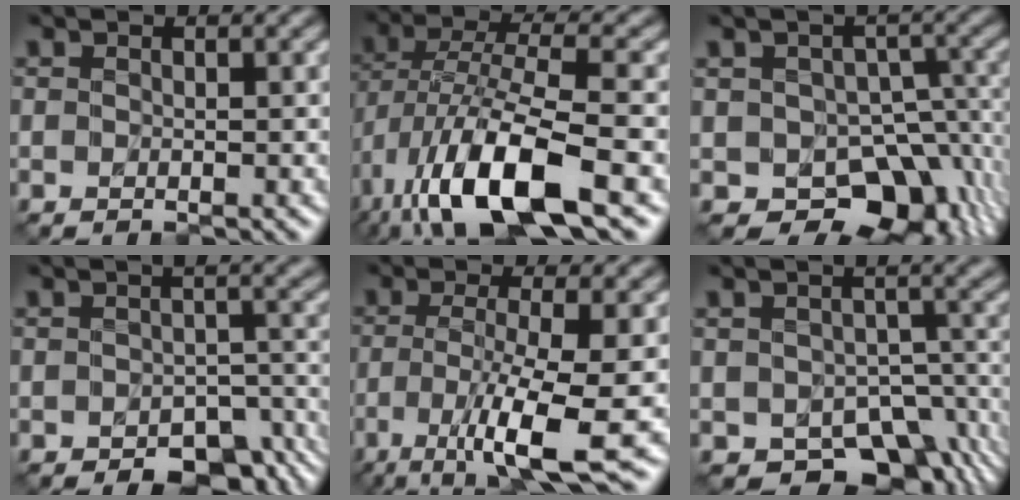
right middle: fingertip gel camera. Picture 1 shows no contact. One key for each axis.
{"total": 11.9, "fx": -5.2, "fy": 4.0, "fz": 9.9, "tx": -0.206, "ty": -0.006, "tz": -0.101}
{"total": 8.6, "fx": -3.3, "fy": 5.8, "fz": 5.4, "tx": -0.064, "ty": -0.022, "tz": -0.045}
{"total": 5.5, "fx": -3.1, "fy": 2.9, "fz": 3.4, "tx": -0.035, "ty": -0.017, "tz": -0.034}
{"total": 7.8, "fx": -2.2, "fy": 1.4, "fz": 7.4, "tx": -0.129, "ty": -0.011, "tz": -0.045}
{"total": 7.9, "fx": -3.9, "fy": 4.7, "fz": 5.0, "tx": -0.069, "ty": -0.025, "tz": -0.050}